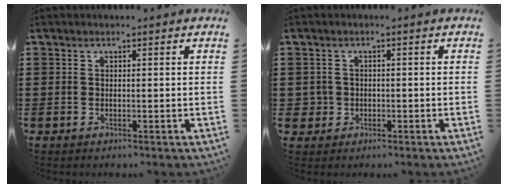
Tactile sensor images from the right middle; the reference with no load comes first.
{"total": 2.2, "force": [-0.5, 2.1, 0.3], "torque": [-0.015, 0.005, -0.014]}